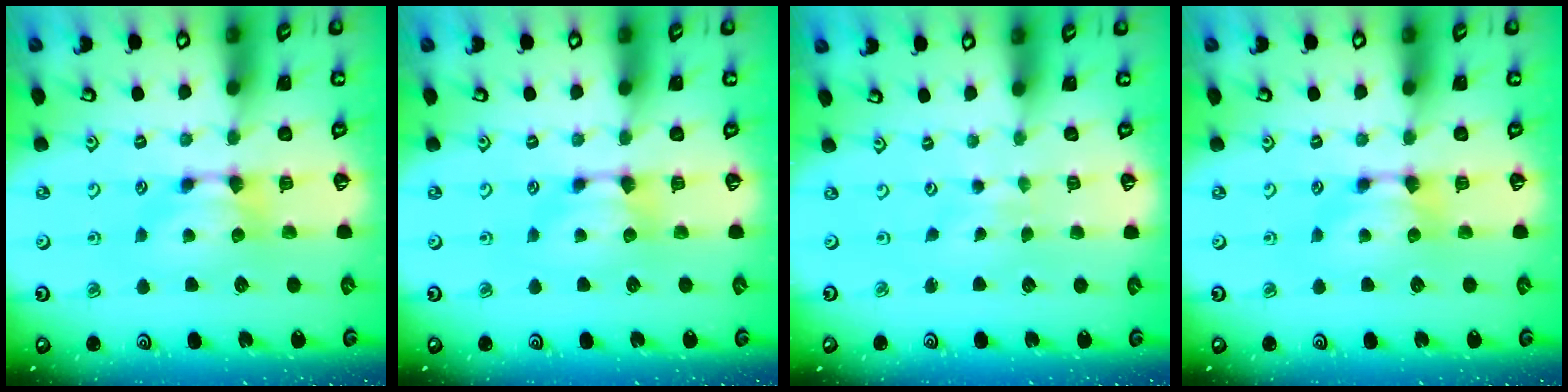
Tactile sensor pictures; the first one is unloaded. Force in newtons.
{"total": 0.0}
{"total": 2.7, "press": 2.6, "slide": 0.4}
{"total": 0.0}